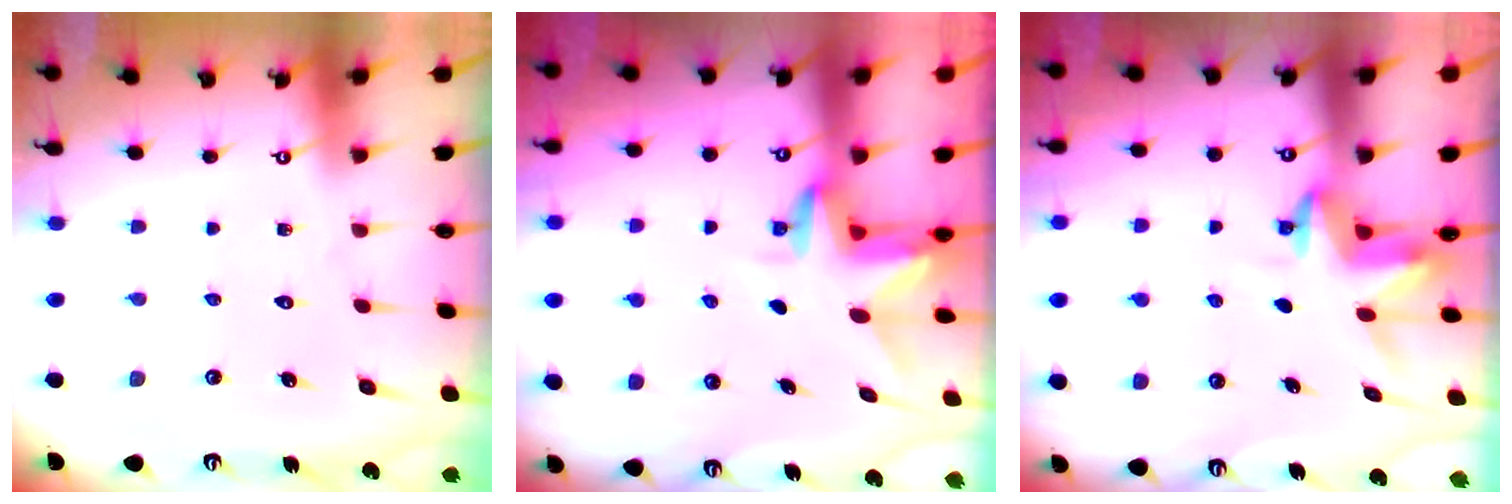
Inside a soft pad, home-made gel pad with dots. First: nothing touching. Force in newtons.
{"total": 3.1, "press": 3.1, "slide": 0.2}
{"total": 4.0, "press": 4.0, "slide": 0.3}